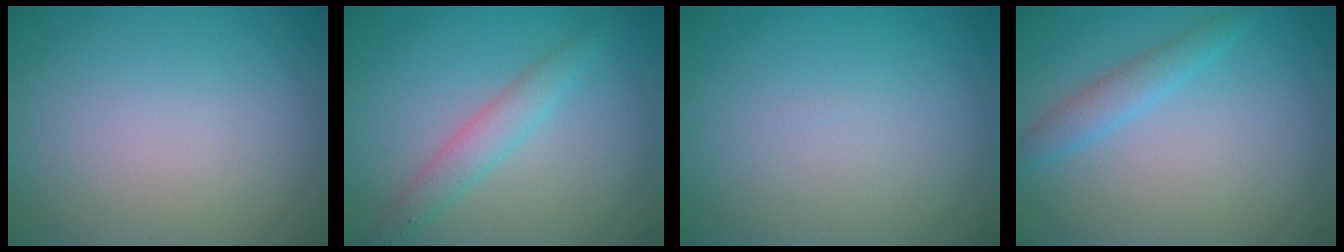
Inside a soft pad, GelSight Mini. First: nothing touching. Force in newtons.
{"total": 2.5, "press": 2.5, "slide": 0.1}
{"total": 0.0}
{"total": 2.0, "press": 2.0, "slide": 0.2}